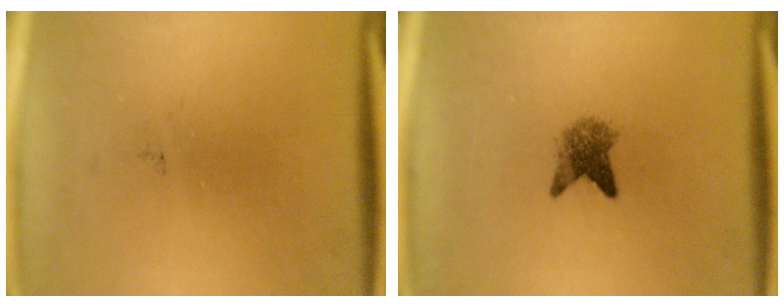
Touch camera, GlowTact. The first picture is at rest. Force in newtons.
{"total": 3.2}